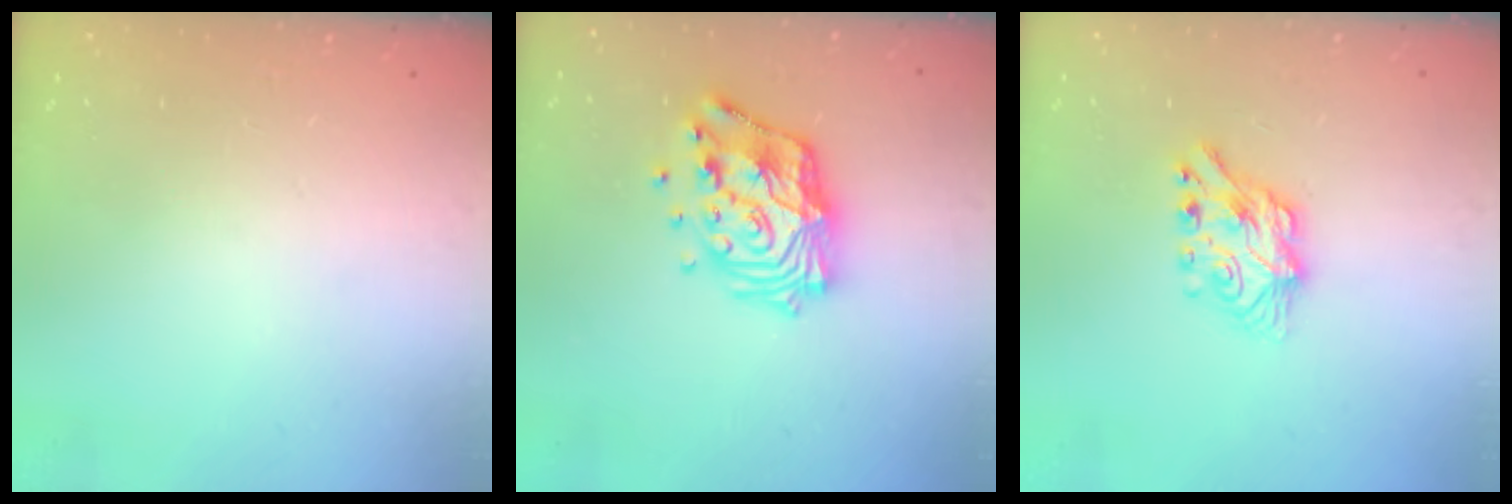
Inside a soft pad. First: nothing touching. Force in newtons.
{"total": 15.7, "press": 15.7, "slide": 1.4}
{"total": 8.2, "press": 8.2, "slide": 0.7}